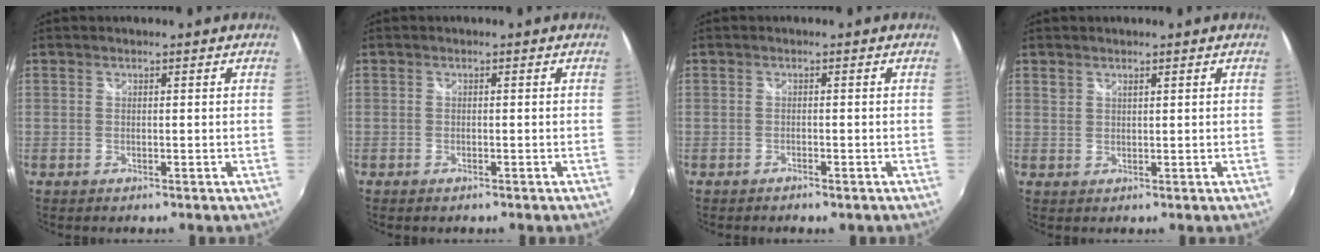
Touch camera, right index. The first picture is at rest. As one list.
[{"total": 0.9, "force": [-0.7, 0.4, 0.3], "torque": [-0.008, -0.004, -0.014]}, {"total": 1.4, "force": [-1.2, 0.5, 0.6], "torque": [-0.016, -0.004, -0.020]}, {"total": 1.1, "force": [0.9, 0.5, 0.2], "torque": [-0.002, 0.000, 0.015]}]